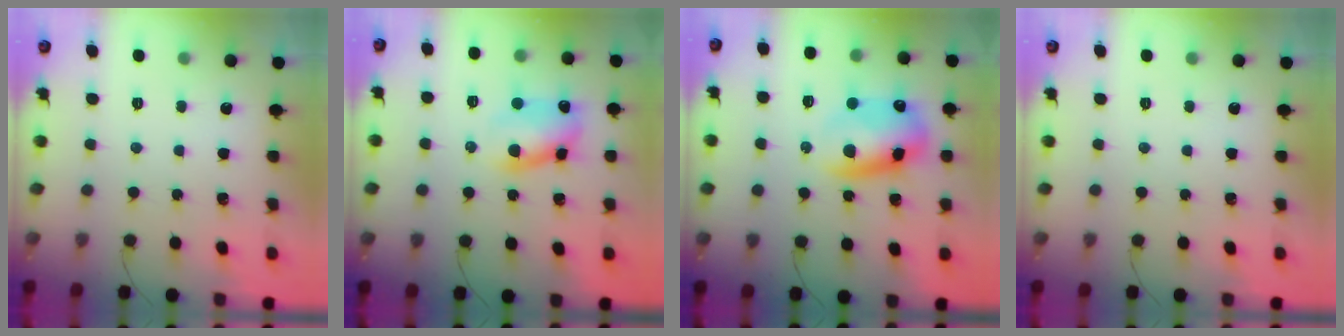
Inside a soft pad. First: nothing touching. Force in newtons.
{"total": 9.0, "press": 8.9, "slide": 1.0}
{"total": 11.4, "press": 11.1, "slide": 2.9}
{"total": 0.0}